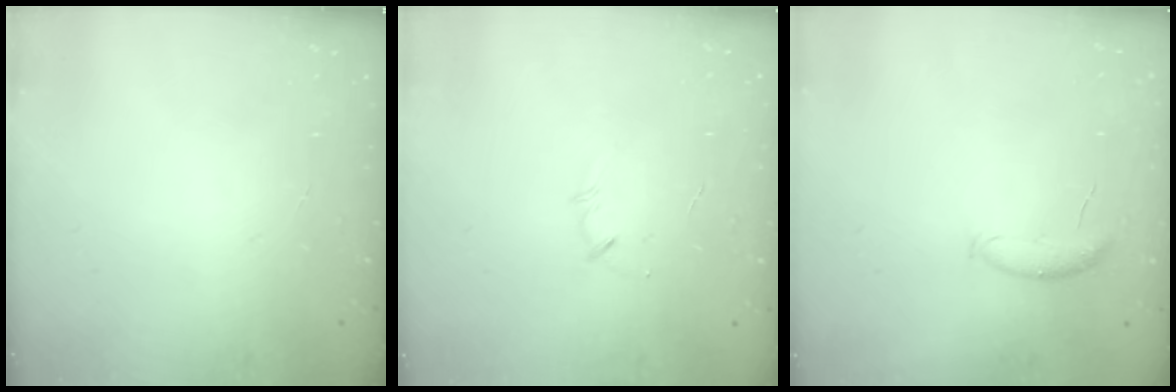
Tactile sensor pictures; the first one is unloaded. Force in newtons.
{"total": 2.4, "press": 2.3, "slide": 0.5}
{"total": 8.7, "press": 8.6, "slide": 1.2}